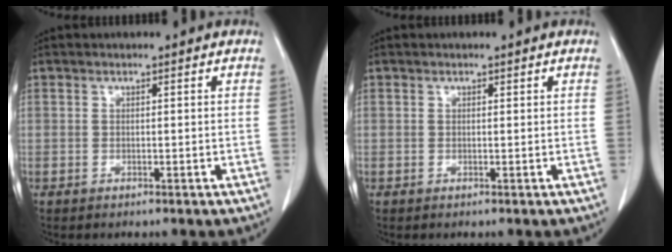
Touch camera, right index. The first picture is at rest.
{"total": 0.0}